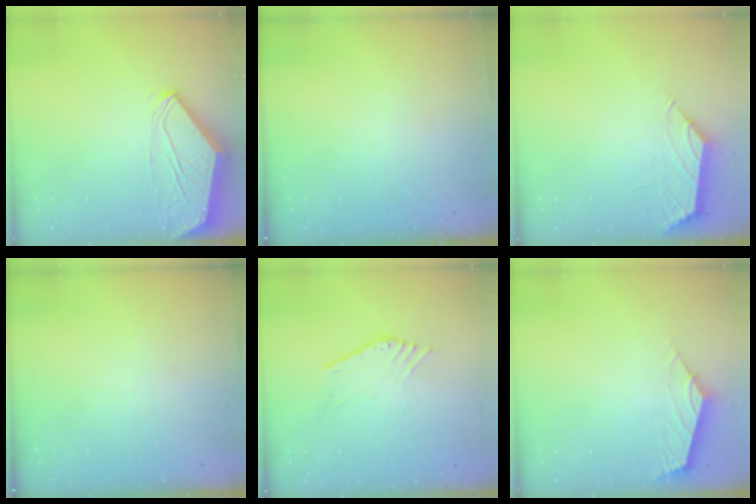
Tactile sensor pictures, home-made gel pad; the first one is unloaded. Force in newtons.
{"total": 0.0}
{"total": 1.3, "press": 1.2, "slide": 0.4}
{"total": 0.0}
{"total": 1.1, "press": 1.1, "slide": 0.1}
{"total": 2.6, "press": 2.5, "slide": 0.6}